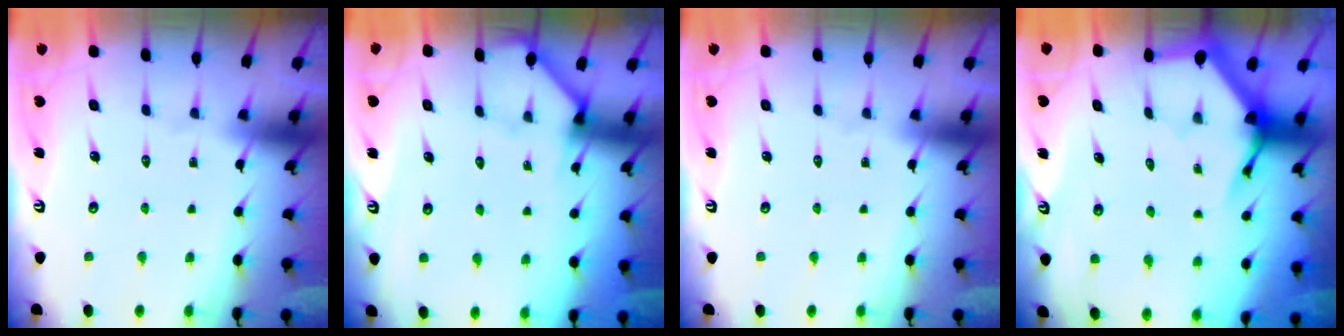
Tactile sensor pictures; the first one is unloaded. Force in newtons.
{"total": 2.5, "press": 2.5, "slide": 0.1}
{"total": 0.0}
{"total": 3.8, "press": 3.8, "slide": 0.5}